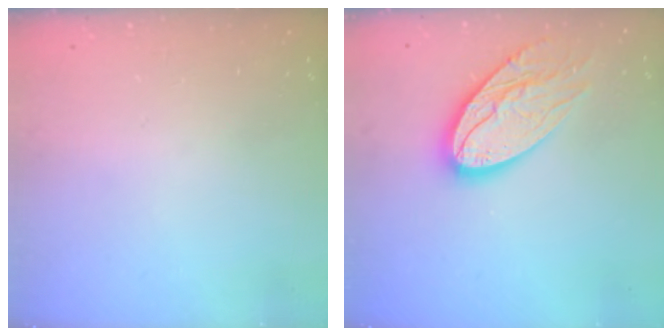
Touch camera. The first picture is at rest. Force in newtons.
{"total": 18.1, "press": 18.0, "slide": 1.7}